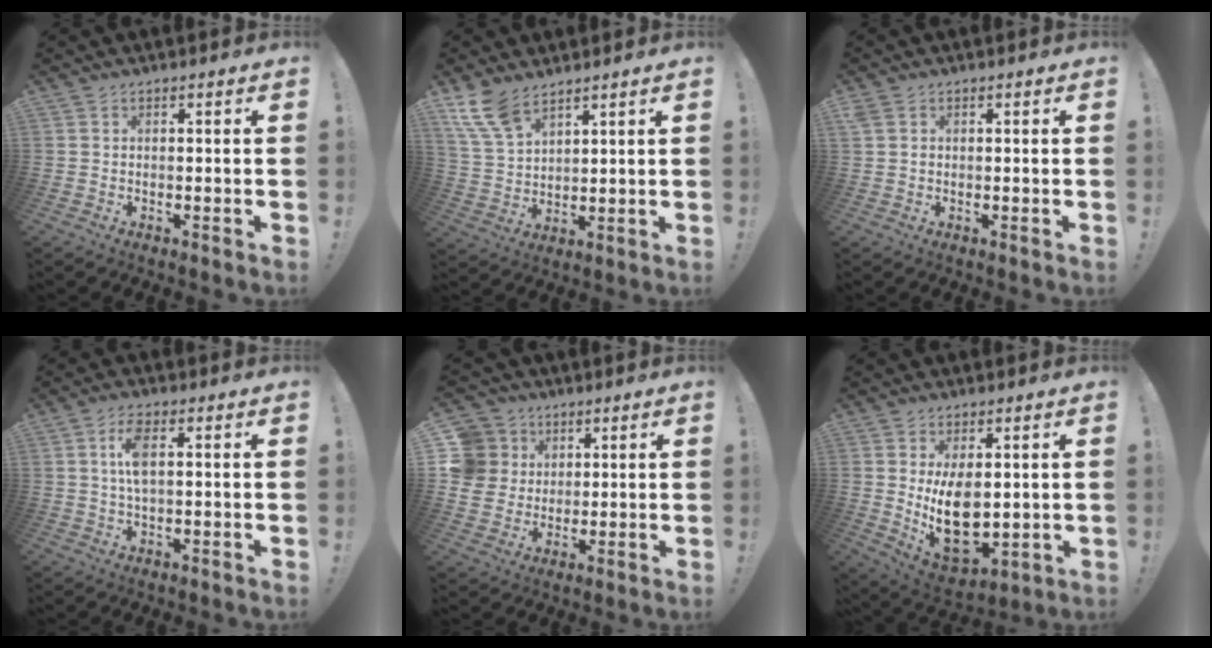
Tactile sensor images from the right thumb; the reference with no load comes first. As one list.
[{"total": 10.1, "force": [7.5, 4.5, 5.0], "torque": [-0.107, -0.032, 0.149]}, {"total": 1.3, "force": [0.4, 1.1, 0.5], "torque": [-0.010, 0.003, 0.007]}, {"total": 6.4, "force": [1.2, 2.7, 5.7], "torque": [-0.105, 0.001, 0.017]}, {"total": 12.1, "force": [3.2, 10.9, 4.1], "torque": [-0.075, -0.005, 0.069]}, {"total": 14.7, "force": [1.1, 8.9, 11.6], "torque": [-0.207, -0.031, 0.030]}]